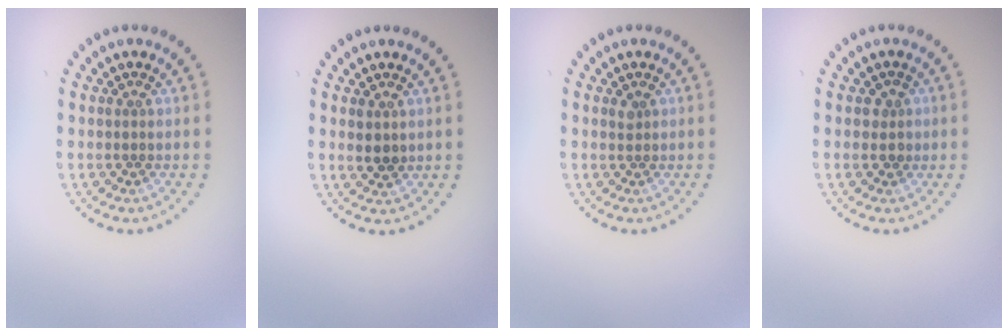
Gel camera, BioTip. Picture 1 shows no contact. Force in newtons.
{"total": 1.5, "press": 1.3, "slide": 0.6}
{"total": 0.8, "press": 0.6, "slide": 0.5}
{"total": 1.4, "press": 1.2, "slide": 0.6}